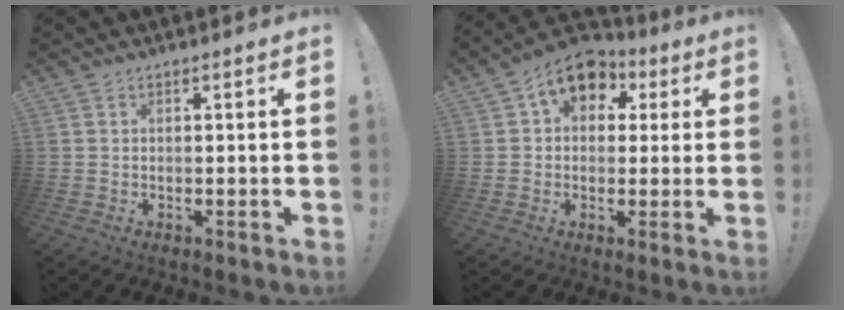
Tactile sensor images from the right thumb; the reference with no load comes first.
{"total": 10.5, "force": [4.8, 7.6, 5.6], "torque": [-0.080, -0.015, 0.092]}